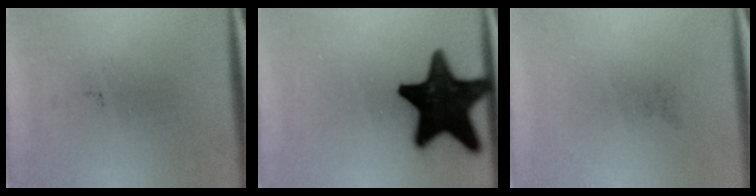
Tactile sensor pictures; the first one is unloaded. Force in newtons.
{"total": 20.1}
{"total": 0.0}